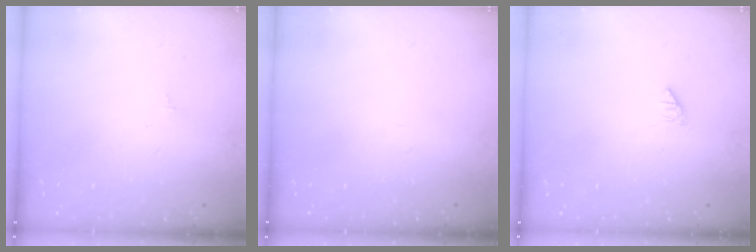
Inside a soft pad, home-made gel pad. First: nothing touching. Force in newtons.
{"total": 0.0}
{"total": 0.0}